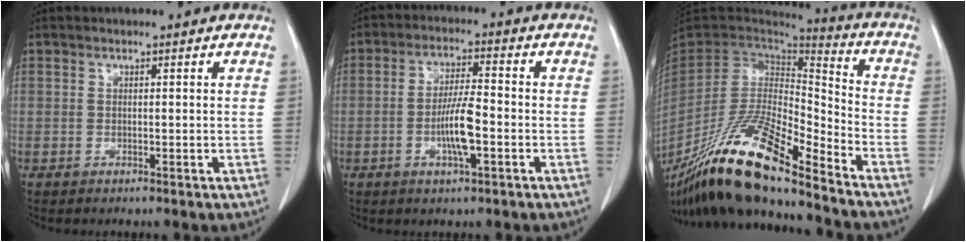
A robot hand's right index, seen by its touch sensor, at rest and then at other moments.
{"total": 6.8, "force": [-1.9, 1.0, 6.4], "torque": [-0.122, 0.003, -0.033]}
{"total": 21.3, "force": [-16.2, 2.2, 13.7], "torque": [-0.280, -0.030, -0.305]}